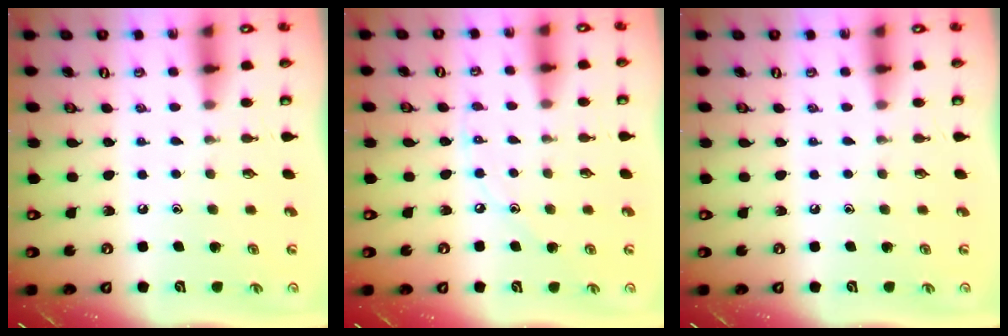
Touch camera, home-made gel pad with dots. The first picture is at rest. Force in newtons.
{"total": 5.3, "press": 5.3, "slide": 0.6}
{"total": 0.0}